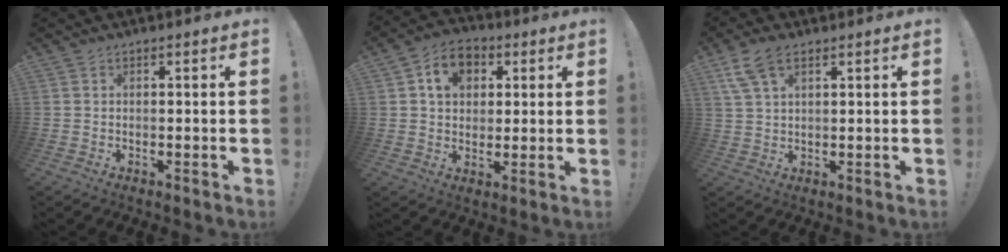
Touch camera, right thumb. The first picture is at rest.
{"total": 9.4, "force": [3.3, 7.6, 4.5], "torque": [-0.066, 0.000, 0.063]}
{"total": 7.9, "force": [4.5, 3.6, 5.4], "torque": [-0.101, -0.005, 0.089]}